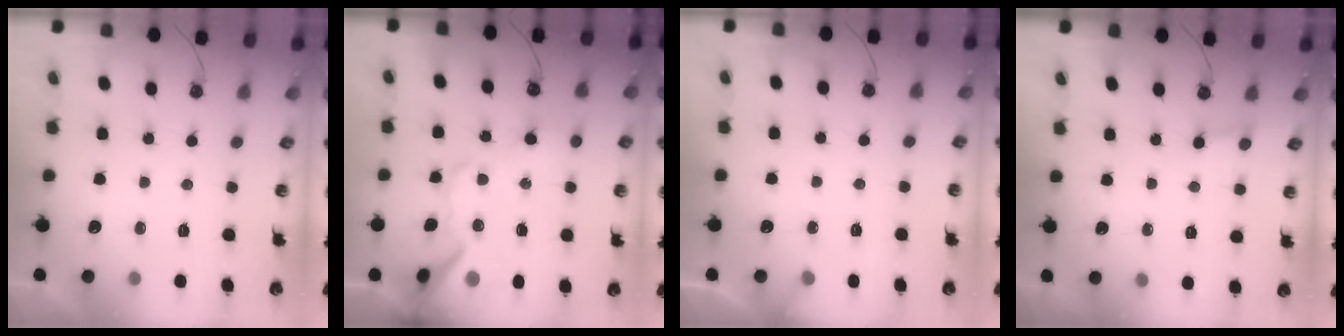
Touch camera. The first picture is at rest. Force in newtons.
{"total": 17.3, "press": 17.2, "slide": 2.3}
{"total": 3.7, "press": 3.7, "slide": 0.4}
{"total": 2.6, "press": 2.6, "slide": 0.1}